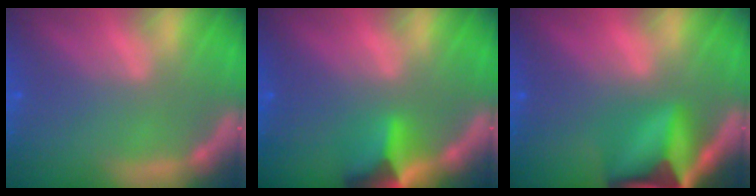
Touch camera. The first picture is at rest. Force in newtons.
{"total": 4.5}
{"total": 10.0}